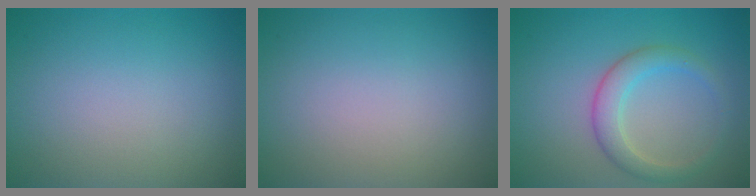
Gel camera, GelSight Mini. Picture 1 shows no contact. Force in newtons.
{"total": 0.0}
{"total": 3.1, "press": 3.1, "slide": 0.1}